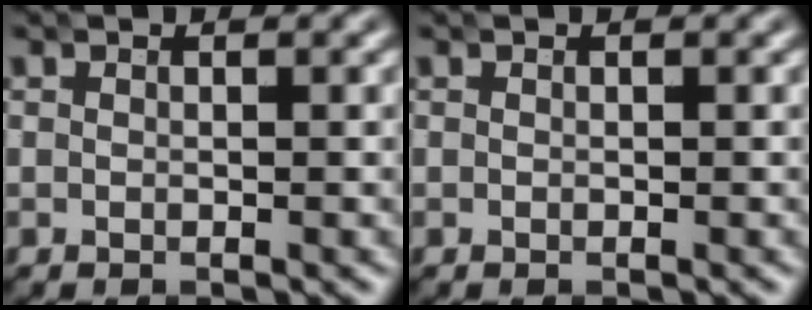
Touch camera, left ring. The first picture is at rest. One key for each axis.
{"total": 0.0}